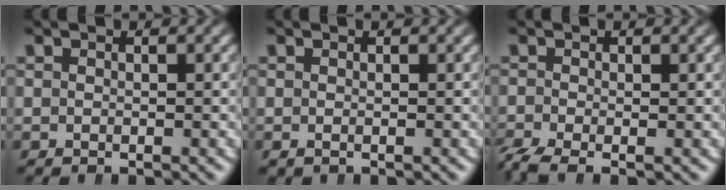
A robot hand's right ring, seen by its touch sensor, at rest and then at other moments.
{"total": 0.6, "force": [-0.1, 0.5, 0.2], "torque": [-0.009, 0.000, -0.003]}
{"total": 3.1, "force": [-1.9, 1.7, 1.7], "torque": [-0.042, -0.018, -0.025]}